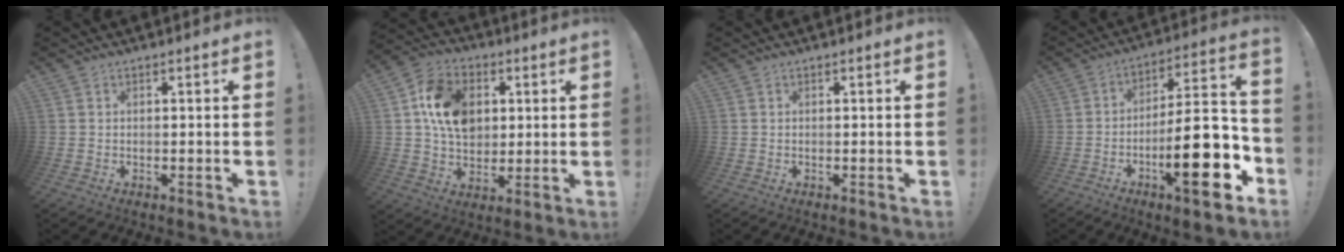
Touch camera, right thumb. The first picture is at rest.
{"total": 15.3, "force": [3.6, 11.8, 9.1], "torque": [-0.135, 0.002, 0.072]}
{"total": 0.0}
{"total": 21.9, "force": [-7.3, 6.1, 19.7], "torque": [-0.302, 0.035, -0.117]}